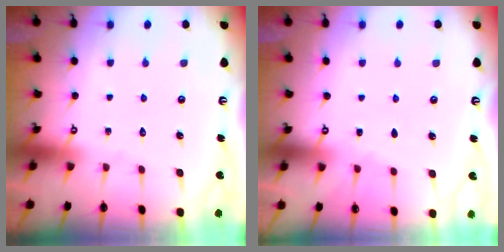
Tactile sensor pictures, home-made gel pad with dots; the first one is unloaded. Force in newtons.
{"total": 0.5, "press": 0.5, "slide": 0.1}